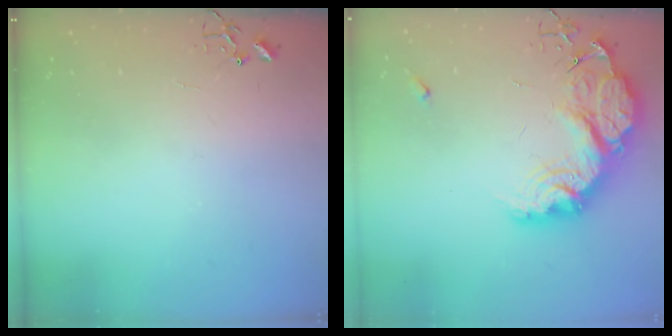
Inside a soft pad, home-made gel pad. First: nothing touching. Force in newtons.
{"total": 25.2, "press": 25.1, "slide": 2.0}